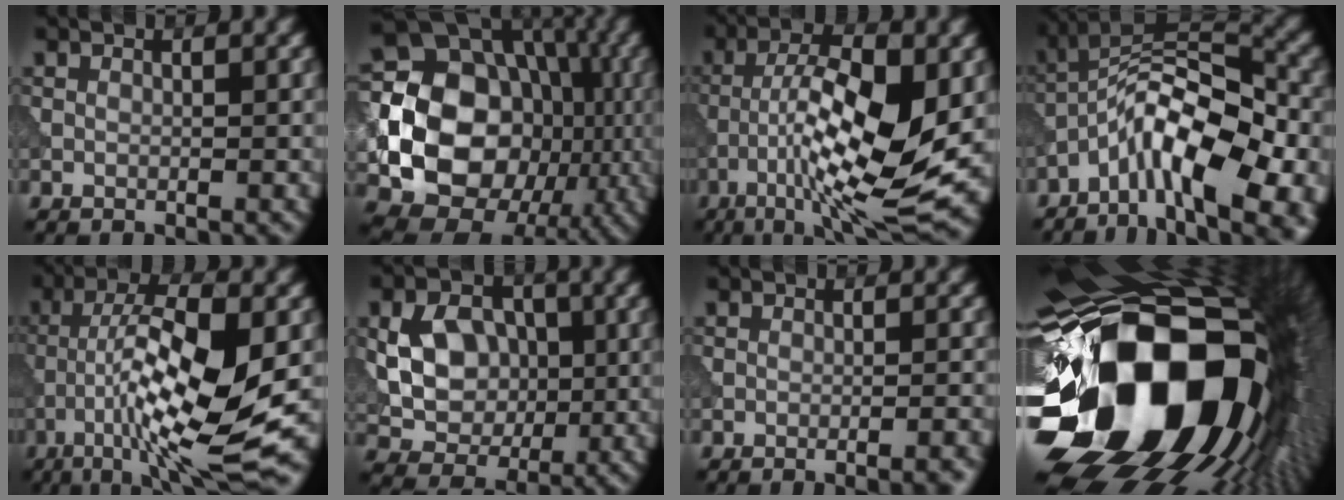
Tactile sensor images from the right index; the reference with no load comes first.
{"total": 19.9, "force": [-2.0, 17.2, 9.9], "torque": [-0.178, -0.013, -0.069]}
{"total": 12.7, "force": [-3.2, 3.6, 11.8], "torque": [-0.201, 0.002, -0.056]}
{"total": 13.7, "force": [-6.4, 4.9, 11.1], "torque": [-0.173, 0.008, -0.106]}
{"total": 11.7, "force": [-3.5, 2.5, 10.8], "torque": [-0.189, 0.001, -0.062]}
{"total": 7.4, "force": [0.2, 5.9, 4.4], "torque": [-0.073, -0.002, 0.010]}
{"total": 2.4, "force": [-1.1, 0.4, 2.1], "torque": [-0.014, -0.002, -0.014]}
{"total": 21.7, "force": [-4.6, 14.2, 15.8], "torque": [-0.307, -0.066, -0.062]}